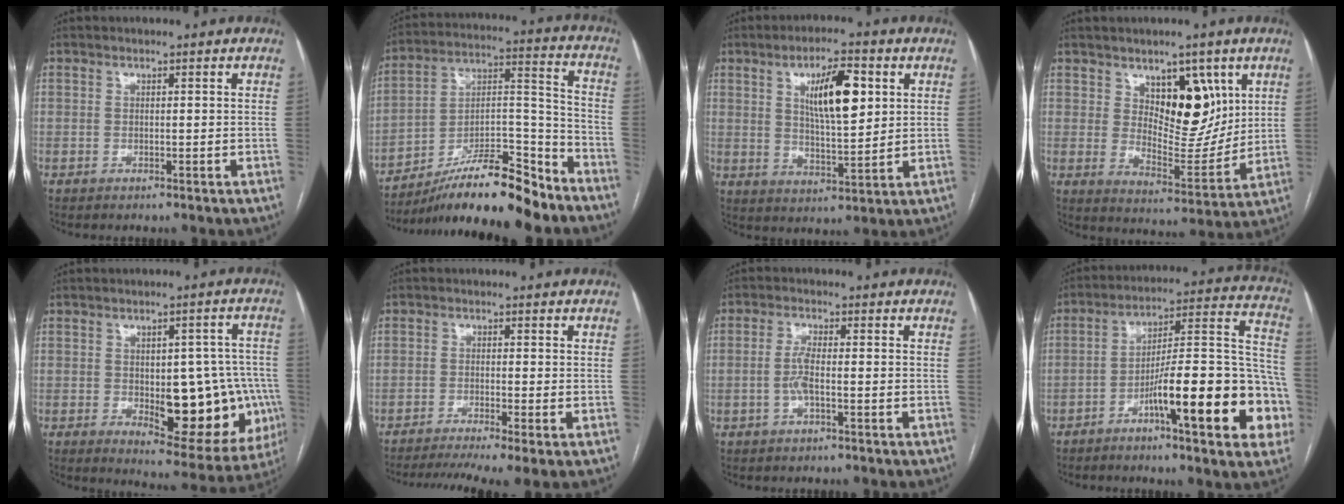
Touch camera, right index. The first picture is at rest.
{"total": 18.5, "force": [-15.2, 3.0, 10.2], "torque": [-0.169, 0.019, -0.258]}
{"total": 10.5, "force": [3.4, 2.7, 9.5], "torque": [-0.162, 0.005, 0.062]}
{"total": 11.0, "force": [4.7, 5.3, 8.3], "torque": [-0.118, -0.003, 0.087]}
{"total": 16.4, "force": [-2.8, 7.1, 14.5], "torque": [-0.147, 0.016, -0.011]}
{"total": 9.4, "force": [-6.9, 0.2, 6.4], "torque": [-0.098, -0.009, -0.107]}
{"total": 3.2, "force": [-0.8, 0.7, 3.0], "torque": [-0.067, 0.001, -0.017]}
{"total": 21.2, "force": [-7.9, 3.3, 19.4], "torque": [-0.215, 0.029, -0.112]}